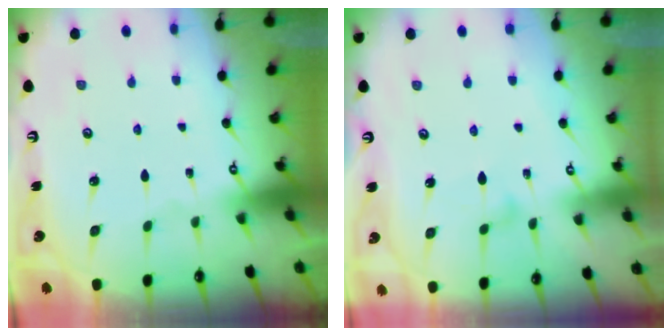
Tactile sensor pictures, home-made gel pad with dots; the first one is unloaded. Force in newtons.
{"total": 7.0, "press": 7.0, "slide": 0.4}